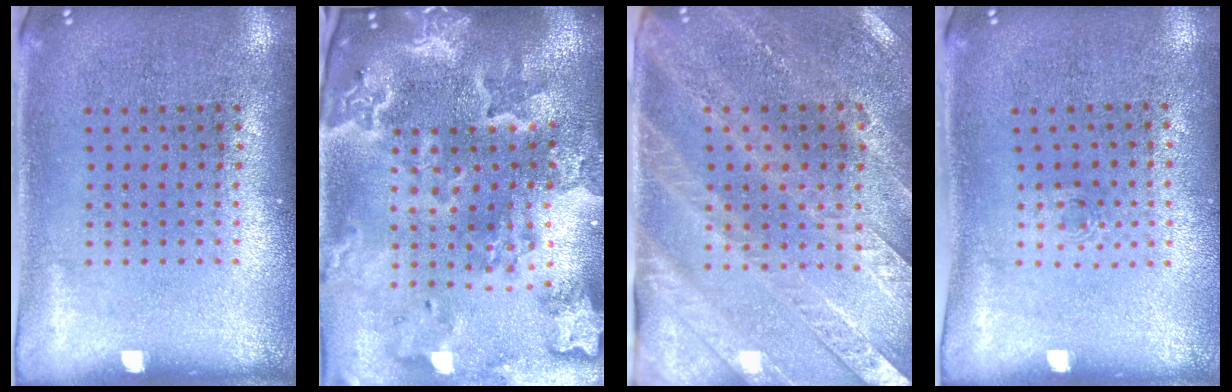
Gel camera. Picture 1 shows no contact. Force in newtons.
{"total": 4.7, "press": 3.8, "slide": 2.8}
{"total": 2.9, "press": 2.7, "slide": 1.2}
{"total": 0.5, "press": 0.2, "slide": 0.5}